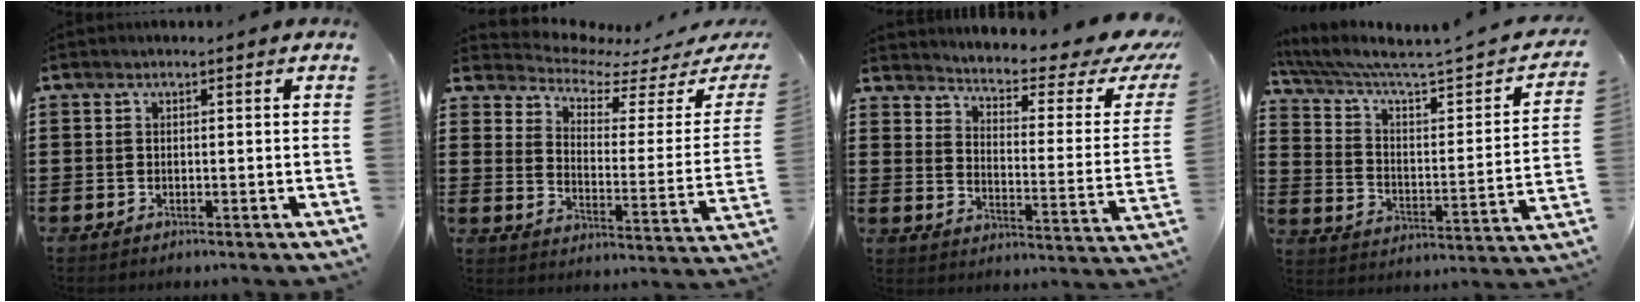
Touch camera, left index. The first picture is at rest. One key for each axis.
{"total": 4.4, "fx": 4.0, "fy": 1.0, "fz": 1.5, "tx": -0.047, "ty": -0.036, "tz": 0.062}
{"total": 3.8, "fx": 3.0, "fy": 0.2, "fz": 2.4, "tx": -0.055, "ty": -0.037, "tz": 0.039}
{"total": 4.5, "fx": 3.1, "fy": 0.7, "fz": 3.2, "tx": -0.079, "ty": -0.033, "tz": 0.044}